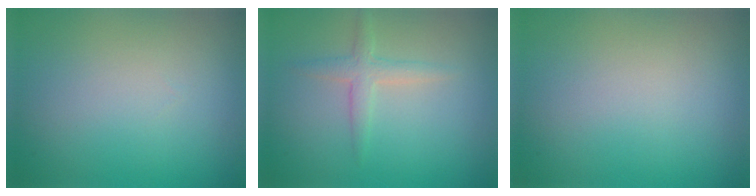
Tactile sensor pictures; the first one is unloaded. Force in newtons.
{"total": 1.9, "press": 1.9, "slide": 0.1}
{"total": 0.0}